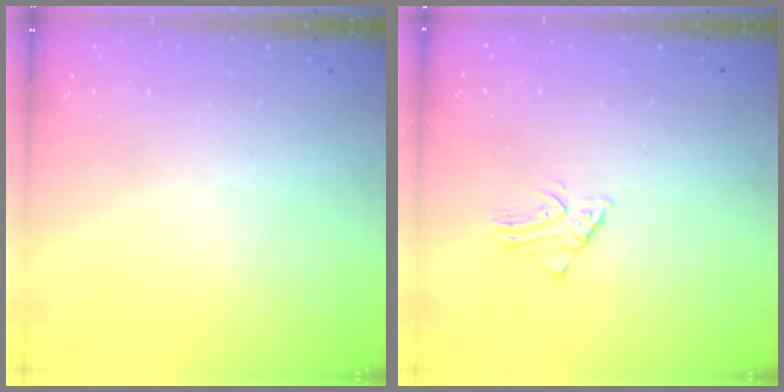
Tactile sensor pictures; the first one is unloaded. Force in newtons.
{"total": 1.6, "press": 1.6, "slide": 0.1}